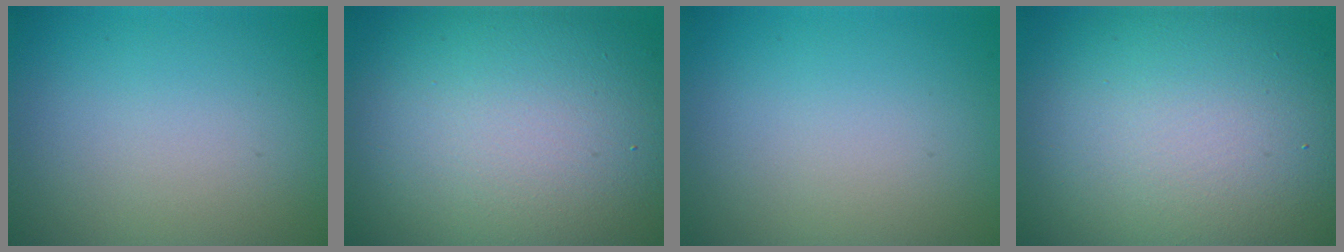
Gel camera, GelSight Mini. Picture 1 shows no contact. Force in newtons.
{"total": 16.5, "press": 16.5, "slide": 0.3}
{"total": 0.0}
{"total": 16.7, "press": 16.7, "slide": 0.9}